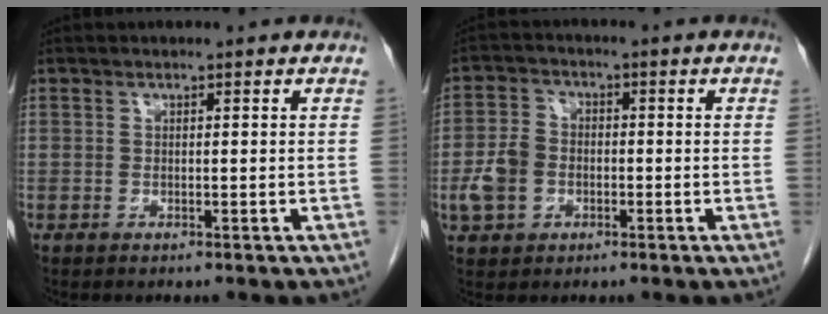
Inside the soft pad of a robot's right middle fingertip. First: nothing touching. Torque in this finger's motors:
{"motor_torque": [1.08, -0.32, 0.14, 0.06]}